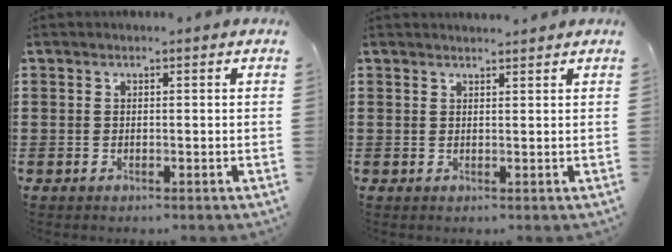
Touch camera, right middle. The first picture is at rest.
{"total": 1.2, "force": [1.2, 0.0, 0.1], "torque": [-0.004, 0.001, 0.023]}